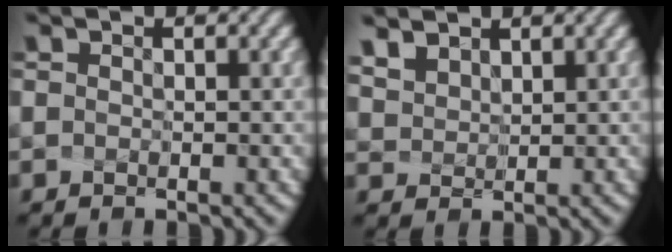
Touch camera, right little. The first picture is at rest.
{"total": 4.5, "force": [3.3, 2.6, 1.5], "torque": [-0.075, 0.018, 0.072]}